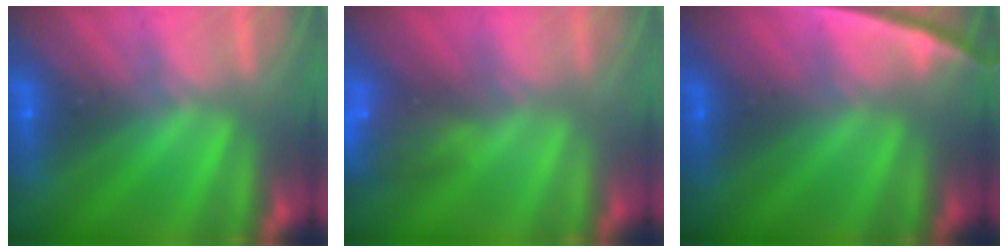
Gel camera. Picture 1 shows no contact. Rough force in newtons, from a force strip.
{"total": 7.9}
{"total": 2.4}